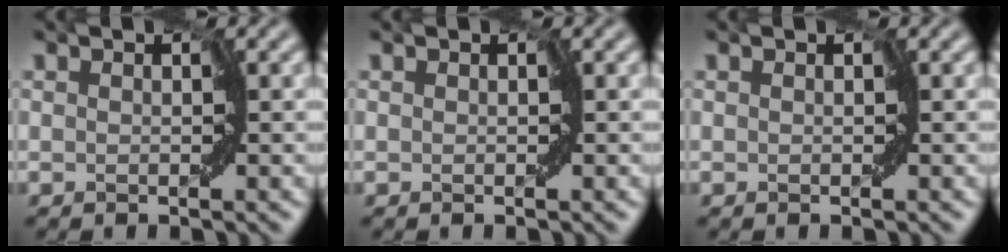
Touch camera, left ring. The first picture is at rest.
{"total": 0.0}
{"total": 0.0}